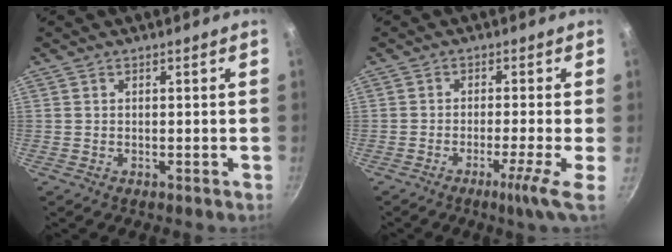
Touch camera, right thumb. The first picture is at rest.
{"total": 6.0, "force": [-2.4, -0.6, 5.4], "torque": [-0.098, -0.001, -0.043]}